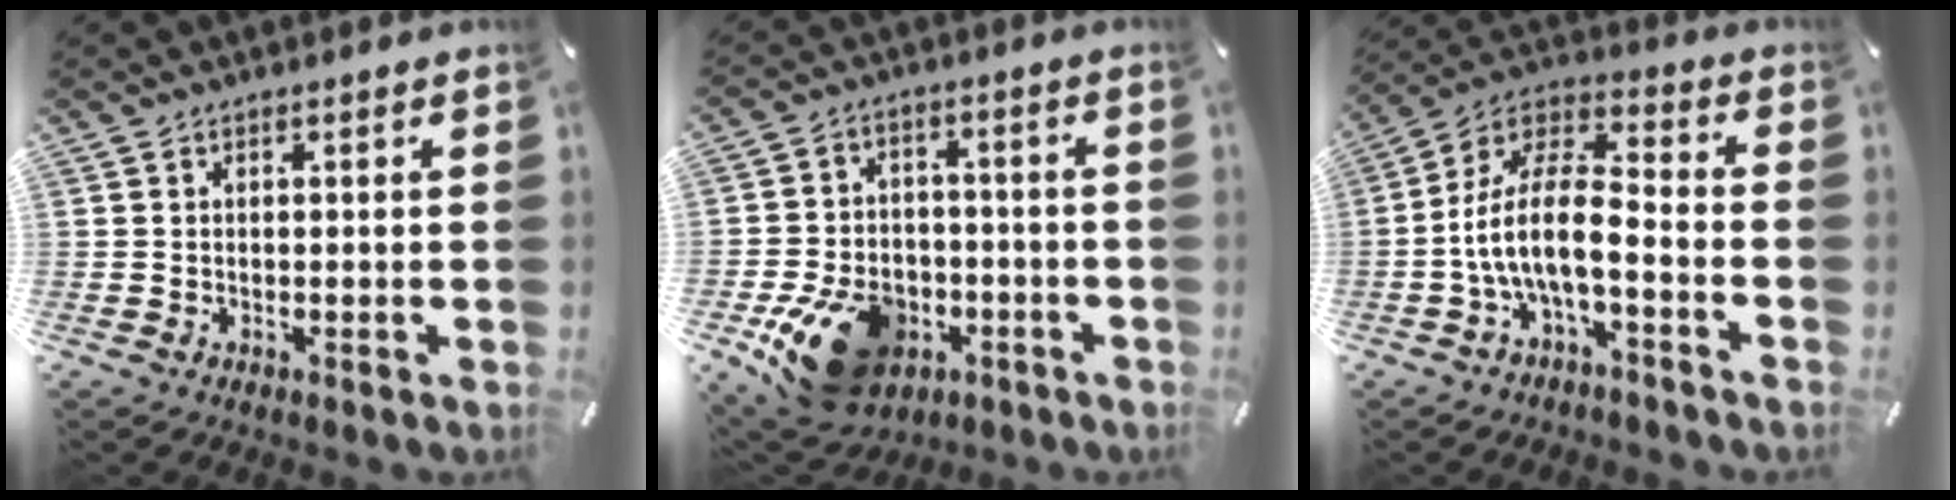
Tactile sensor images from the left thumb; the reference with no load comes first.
{"total": 15.0, "force": [-6.9, 10.5, 8.1], "torque": [-0.151, 0.046, -0.110]}
{"total": 12.6, "force": [-4.4, 5.1, 10.6], "torque": [-0.218, 0.002, -0.080]}